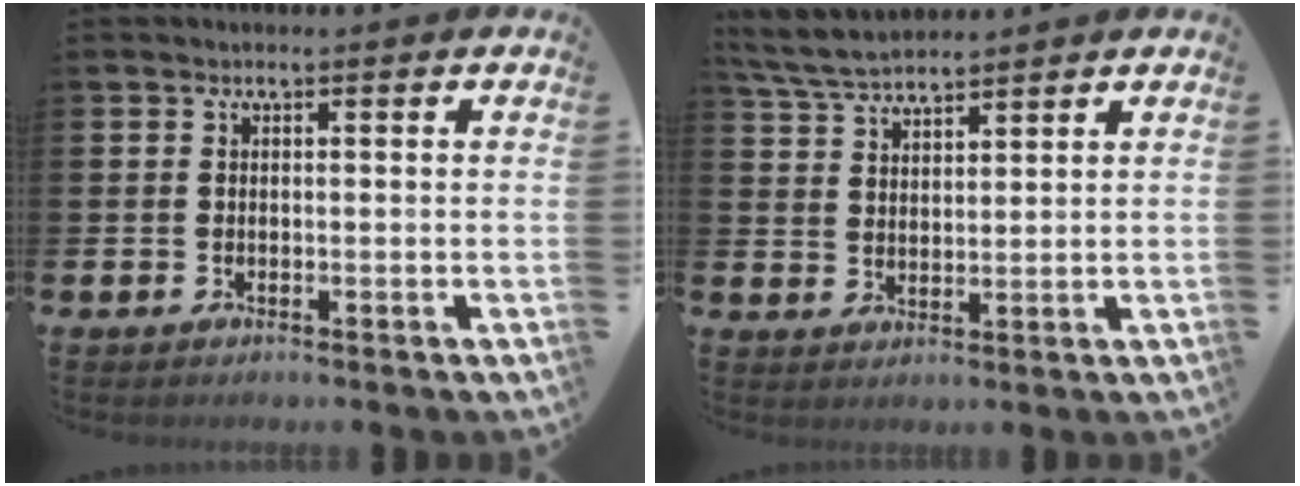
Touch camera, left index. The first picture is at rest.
{"total": 5.0, "force": [4.8, 0.6, 1.2], "torque": [-0.036, -0.020, 0.088]}